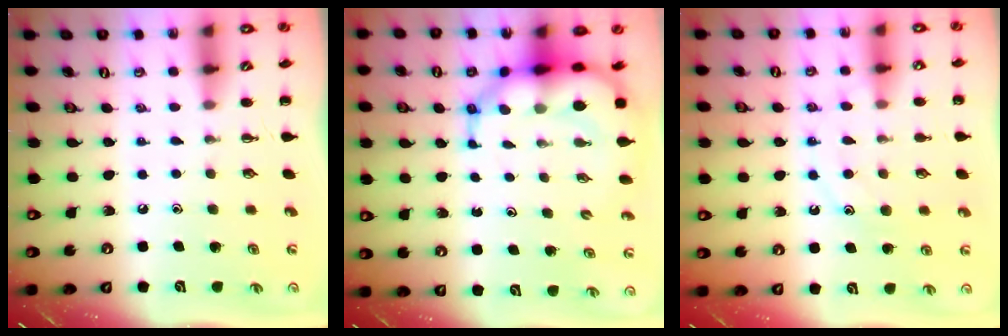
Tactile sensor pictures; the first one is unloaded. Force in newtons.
{"total": 9.3, "press": 8.9, "slide": 2.8}
{"total": 11.5, "press": 11.5, "slide": 0.7}